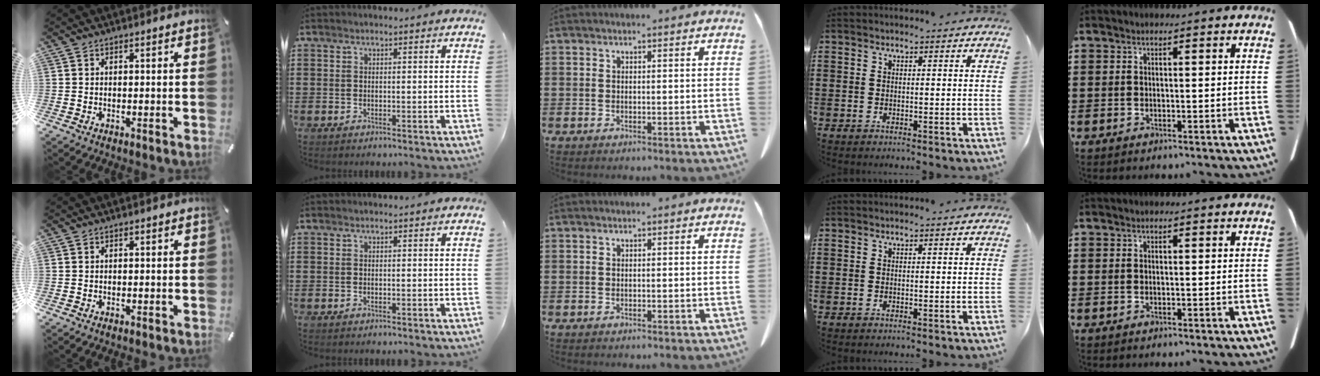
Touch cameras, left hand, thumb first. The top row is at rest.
{}